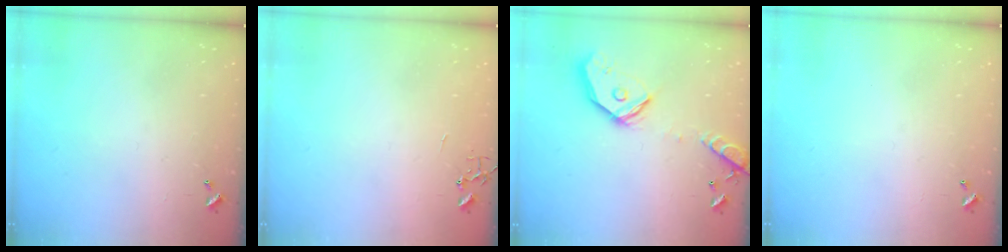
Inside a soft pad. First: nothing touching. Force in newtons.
{"total": 0.0}
{"total": 17.6, "press": 17.4, "slide": 2.7}
{"total": 0.0}